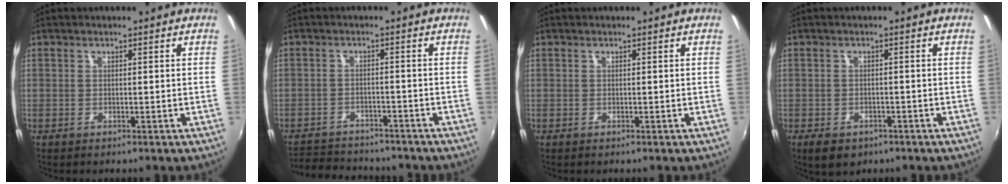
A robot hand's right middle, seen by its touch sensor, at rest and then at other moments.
{"total": 10.4, "force": [-9.4, 3.2, 2.9], "torque": [-0.083, -0.002, -0.142]}
{"total": 0.0}
{"total": 4.4, "force": [-2.7, 2.8, 2.2], "torque": [-0.050, -0.012, -0.039]}